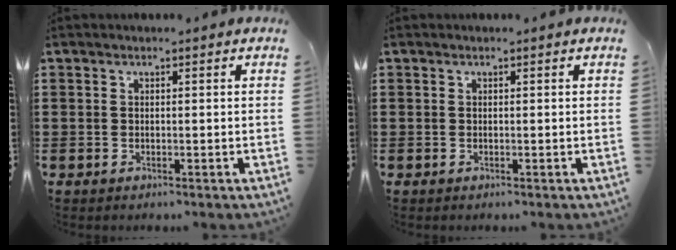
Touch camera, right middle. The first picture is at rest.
{"total": 0.0}